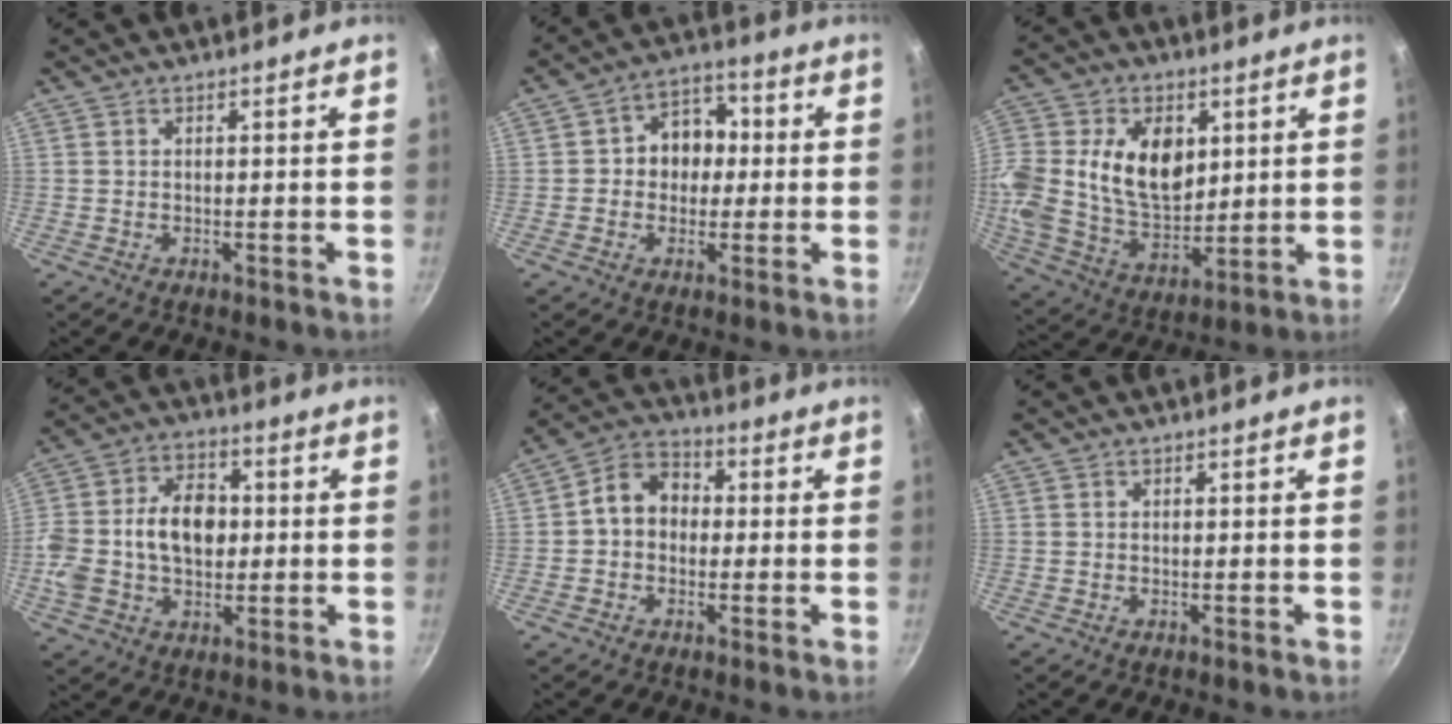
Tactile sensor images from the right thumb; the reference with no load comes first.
{"total": 9.3, "force": [0.4, 7.6, 5.2], "torque": [-0.024, 0.019, -0.007]}
{"total": 21.0, "force": [4.6, 14.9, 14.1], "torque": [-0.279, -0.004, 0.086]}
{"total": 15.9, "force": [0.1, 11.1, 11.3], "torque": [-0.180, 0.026, -0.010]}
{"total": 8.4, "force": [0.1, 6.7, 4.9], "torque": [-0.052, 0.026, -0.020]}
{"total": 0.0}